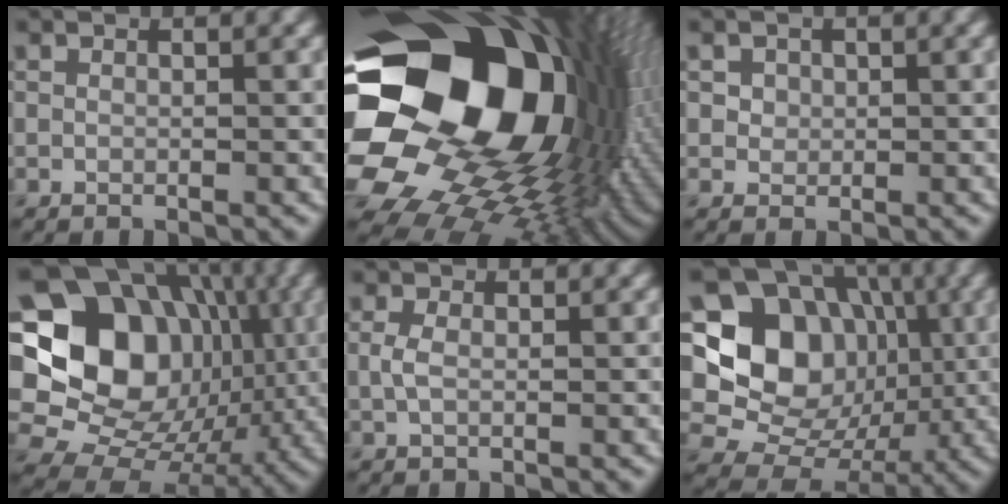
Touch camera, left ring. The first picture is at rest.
{"total": 22.8, "force": [2.4, 16.6, 15.4], "torque": [-0.297, -0.044, 0.045]}
{"total": 1.7, "force": [0.7, 1.4, 0.6], "torque": [-0.016, -0.003, 0.025]}
{"total": 18.8, "force": [2.7, 16.1, 9.3], "torque": [-0.187, 0.026, 0.041]}
{"total": 1.6, "force": [0.1, 1.0, 1.2], "torque": [-0.030, 0.001, 0.000]}
{"total": 12.3, "force": [1.3, 10.5, 6.2], "torque": [-0.095, 0.001, 0.002]}